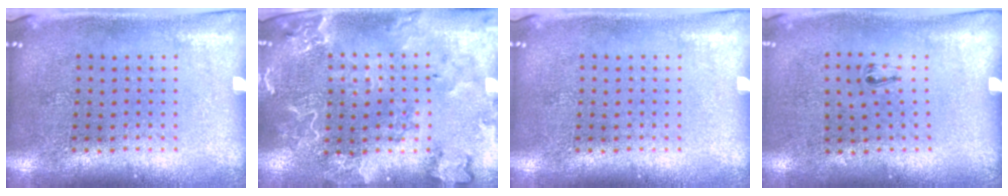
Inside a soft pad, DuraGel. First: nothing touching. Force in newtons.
{"total": 2.5, "press": 2.4, "slide": 0.8}
{"total": 0.0}
{"total": 0.5, "press": 0.2, "slide": 0.5}